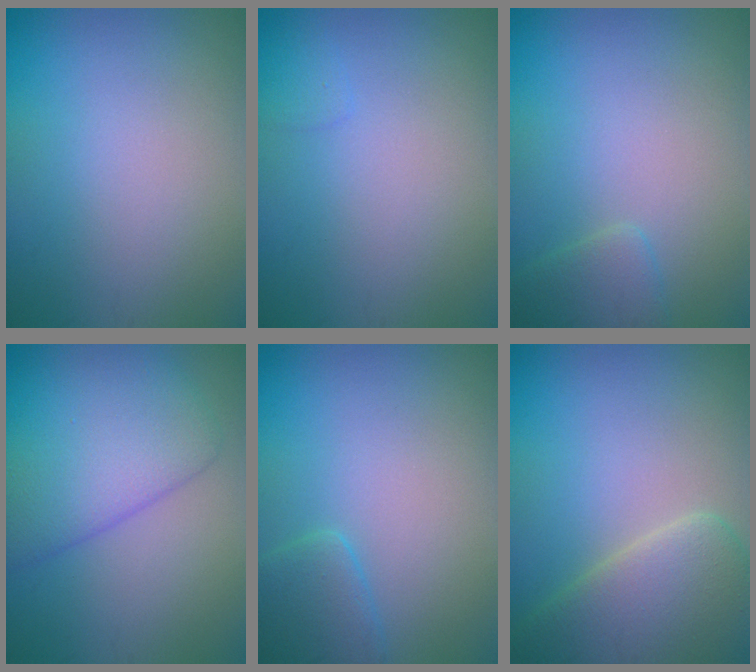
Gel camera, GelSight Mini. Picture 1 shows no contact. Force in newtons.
{"total": 0.7, "press": 0.7, "slide": 0.1}
{"total": 1.8, "press": 1.8, "slide": 0.2}
{"total": 6.1, "press": 6.1, "slide": 0.4}
{"total": 2.9, "press": 2.9, "slide": 0.2}
{"total": 6.3, "press": 6.3, "slide": 0.8}